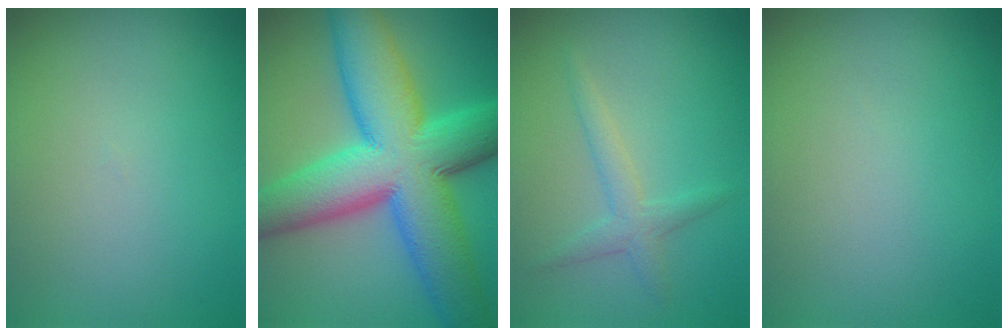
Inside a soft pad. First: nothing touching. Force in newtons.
{"total": 14.5, "press": 14.5, "slide": 0.1}
{"total": 2.0, "press": 2.0, "slide": 0.0}
{"total": 0.0}